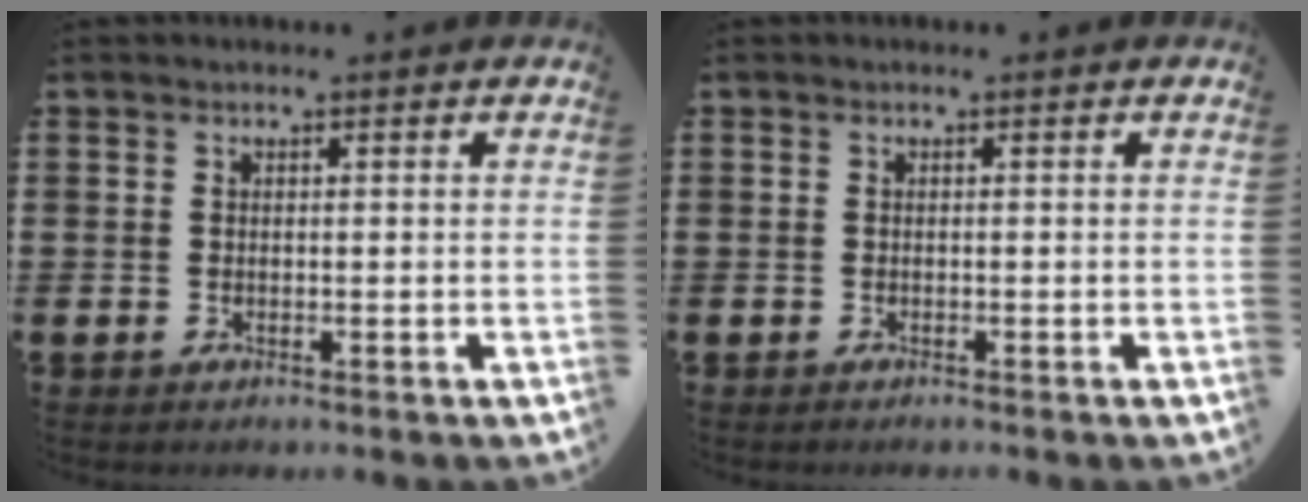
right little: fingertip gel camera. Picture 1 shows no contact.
{"total": 0.0}